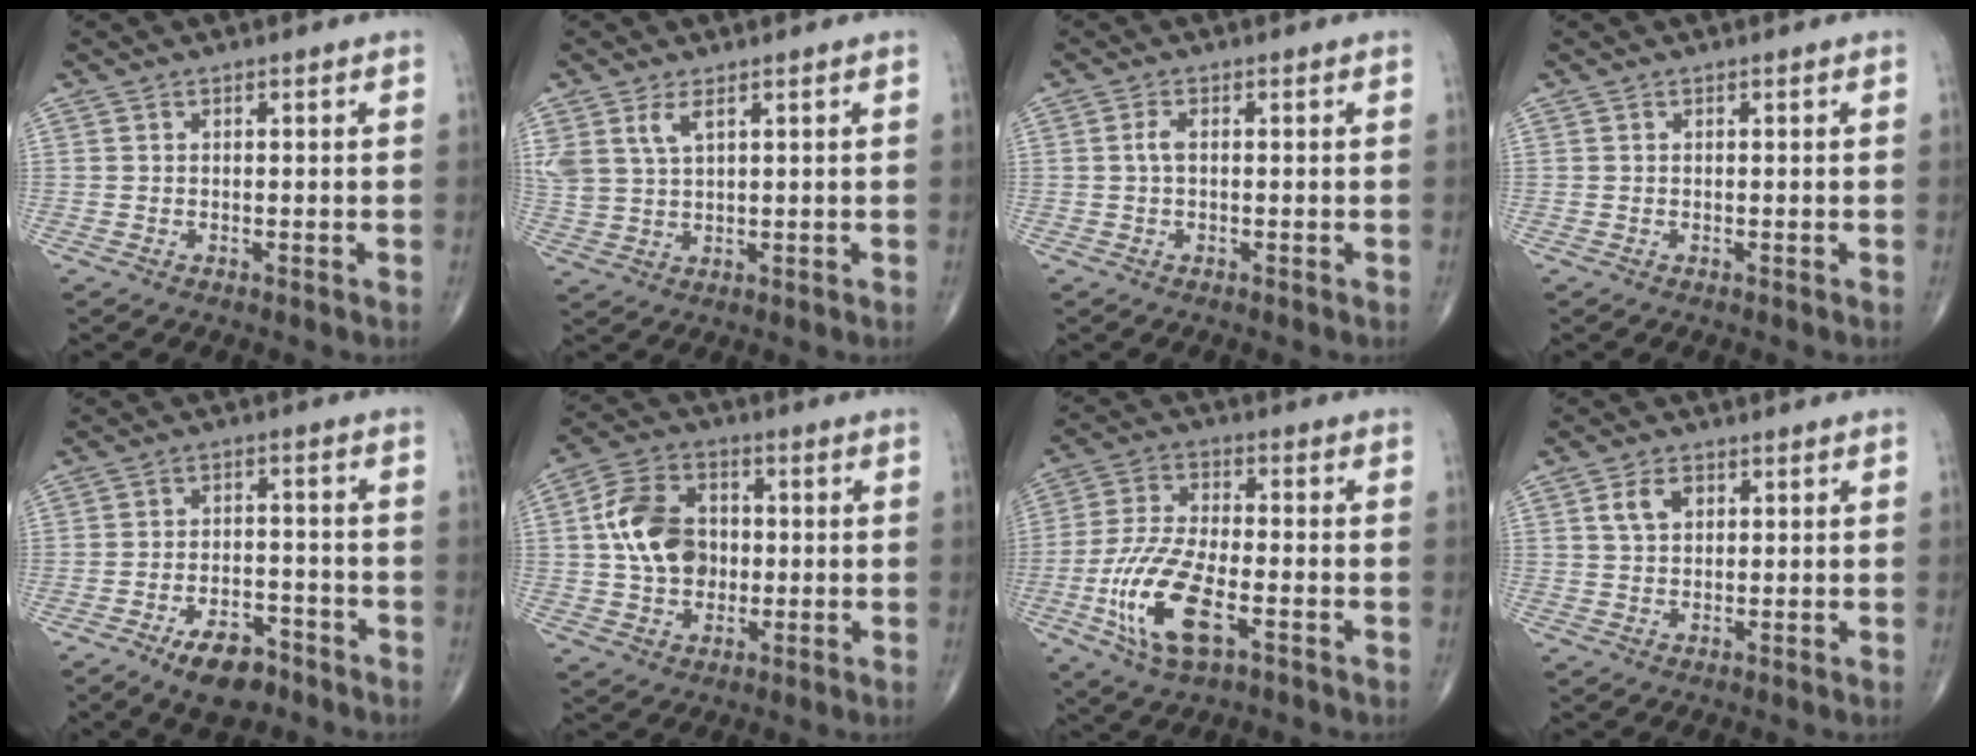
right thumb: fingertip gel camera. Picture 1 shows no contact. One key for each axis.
{"total": 5.5, "fx": 2.9, "fy": 2.6, "fz": 3.9, "tx": -0.089, "ty": -0.006, "tz": 0.067}
{"total": 1.6, "fx": 0.0, "fy": 0.7, "fz": 1.5, "tx": -0.033, "ty": 0.000, "tz": -0.001}
{"total": 0.0}
{"total": 8.3, "fx": -5.6, "fy": 3.9, "fz": 4.7, "tx": -0.063, "ty": 0.031, "tz": -0.090}
{"total": 14.2, "fx": 1.2, "fy": 10.3, "fz": 9.8, "tx": -0.162, "ty": 0.014, "tz": 0.020}
{"total": 14.6, "fx": -5.2, "fy": 6.1, "fz": 12.1, "tx": -0.254, "ty": 0.014, "tz": -0.093}
{"total": 4.2, "fx": 1.5, "fy": 2.9, "fz": 2.7, "tx": -0.043, "ty": 0.001, "tz": 0.027}